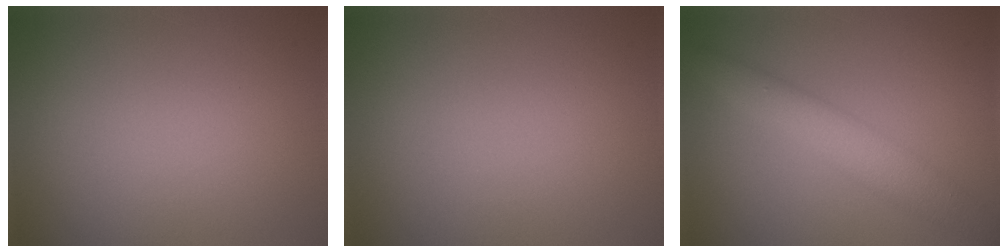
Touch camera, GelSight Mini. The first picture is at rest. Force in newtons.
{"total": 0.0}
{"total": 4.5, "press": 4.5, "slide": 0.1}